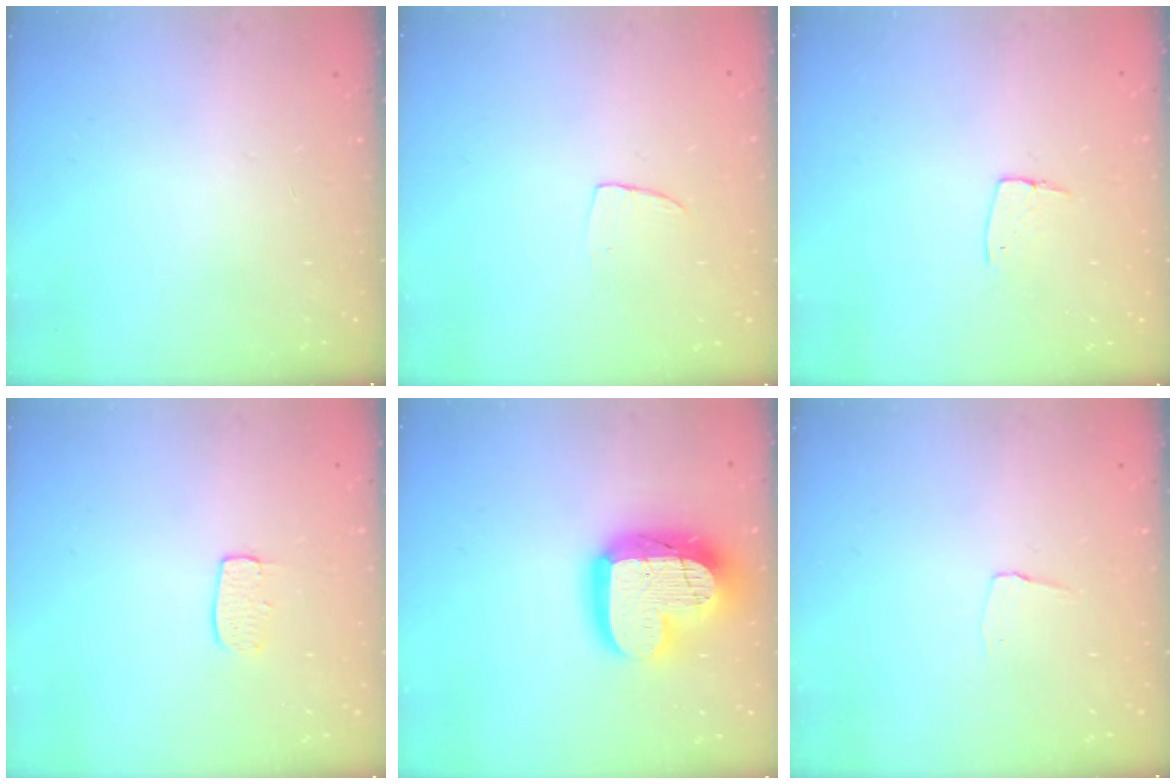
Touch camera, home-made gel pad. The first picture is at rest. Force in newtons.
{"total": 4.0, "press": 4.0, "slide": 0.3}
{"total": 6.0, "press": 6.0, "slide": 0.4}
{"total": 5.6, "press": 5.6, "slide": 0.4}
{"total": 21.4, "press": 21.3, "slide": 1.7}
{"total": 3.5, "press": 3.4, "slide": 0.2}